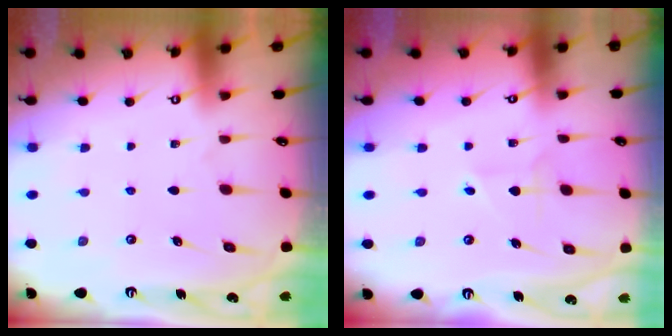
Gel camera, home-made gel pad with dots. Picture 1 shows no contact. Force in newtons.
{"total": 3.0, "press": 3.0, "slide": 0.2}